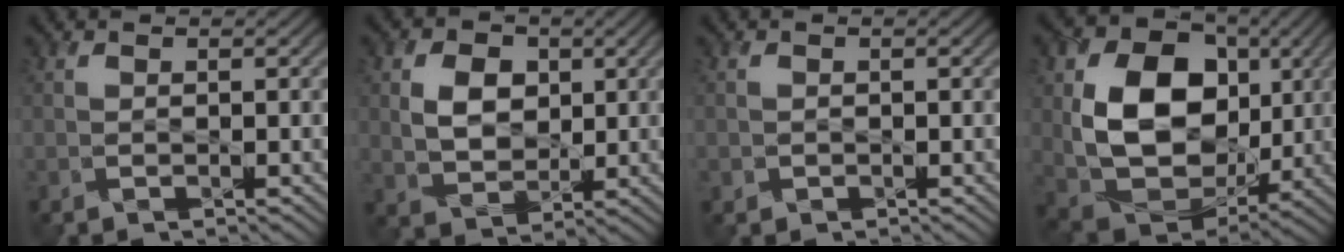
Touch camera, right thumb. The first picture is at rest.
{"total": 6.2, "force": [1.4, 4.8, 3.7], "torque": [-0.087, 0.001, 0.018]}
{"total": 0.8, "force": [-0.3, 0.8, 0.0], "torque": [0.002, -0.007, -0.007]}
{"total": 14.5, "force": [2.0, 10.9, 9.3], "torque": [-0.185, -0.009, 0.037]}